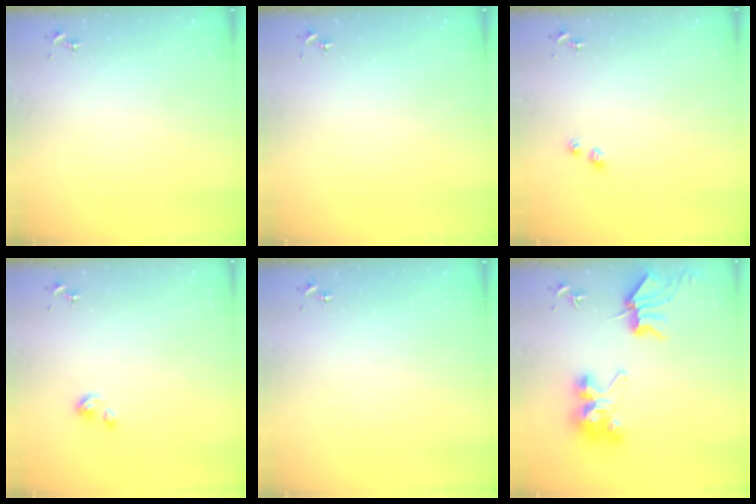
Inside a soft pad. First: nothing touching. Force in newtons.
{"total": 0.0}
{"total": 3.4, "press": 3.4, "slide": 0.5}
{"total": 5.3, "press": 5.3, "slide": 0.5}
{"total": 0.0}
{"total": 9.2, "press": 9.1, "slide": 1.2}